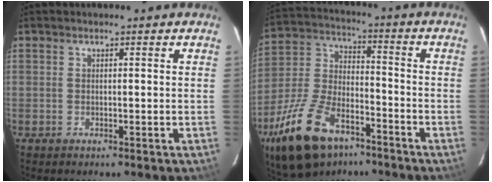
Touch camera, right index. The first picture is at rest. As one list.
[{"total": 21.4, "force": [-13.2, 10.9, 12.9], "torque": [-0.276, -0.005, -0.230]}]